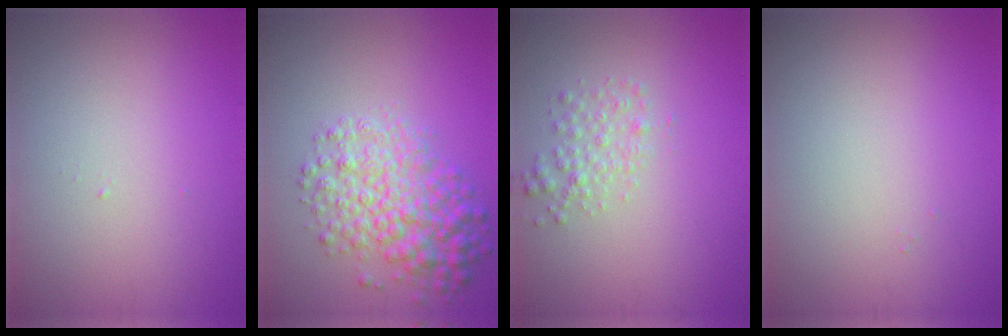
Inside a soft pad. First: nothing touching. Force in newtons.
{"total": 5.6, "press": 5.6, "slide": 0.1}
{"total": 2.0, "press": 2.0, "slide": 0.1}
{"total": 0.0}